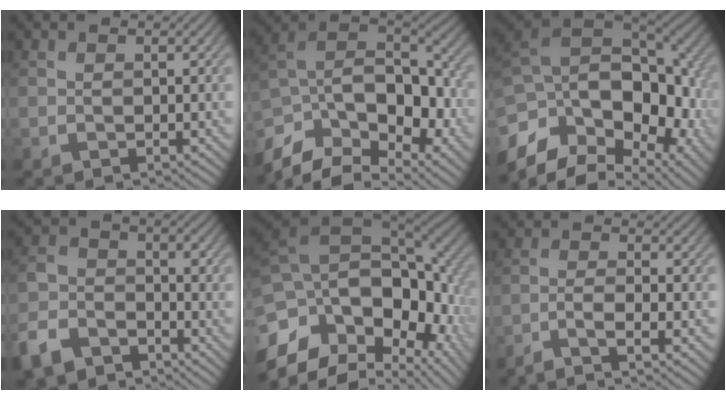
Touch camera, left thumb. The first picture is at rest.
{"total": 16.4, "force": [-7.9, 9.5, 10.7], "torque": [-0.242, -0.021, -0.109]}
{"total": 18.0, "force": [-5.3, 11.3, 13.0], "torque": [-0.276, -0.001, -0.083]}
{"total": 7.8, "force": [-5.3, 4.6, 3.3], "torque": [-0.086, -0.008, -0.121]}
{"total": 19.0, "force": [-5.7, 11.9, 13.6], "torque": [-0.267, 0.001, -0.085]}
{"total": 5.0, "force": [-3.4, 0.8, 3.6], "torque": [-0.061, 0.007, -0.076]}